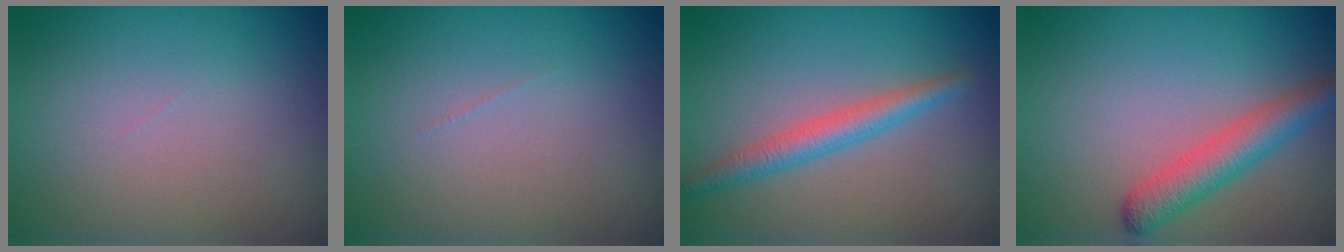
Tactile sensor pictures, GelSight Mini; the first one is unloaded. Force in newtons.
{"total": 0.0}
{"total": 2.8, "press": 2.8, "slide": 0.0}
{"total": 3.7, "press": 3.7, "slide": 0.2}